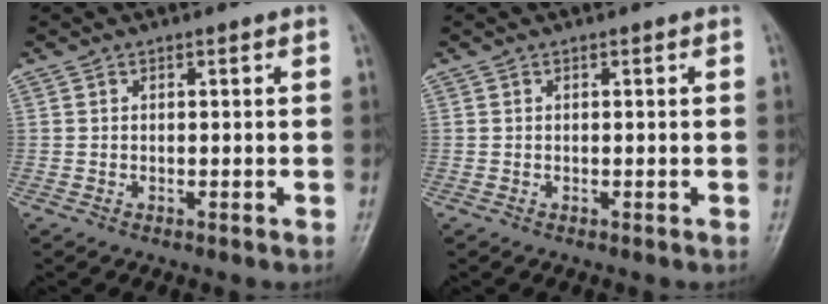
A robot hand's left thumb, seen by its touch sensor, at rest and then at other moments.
{"total": 0.0}